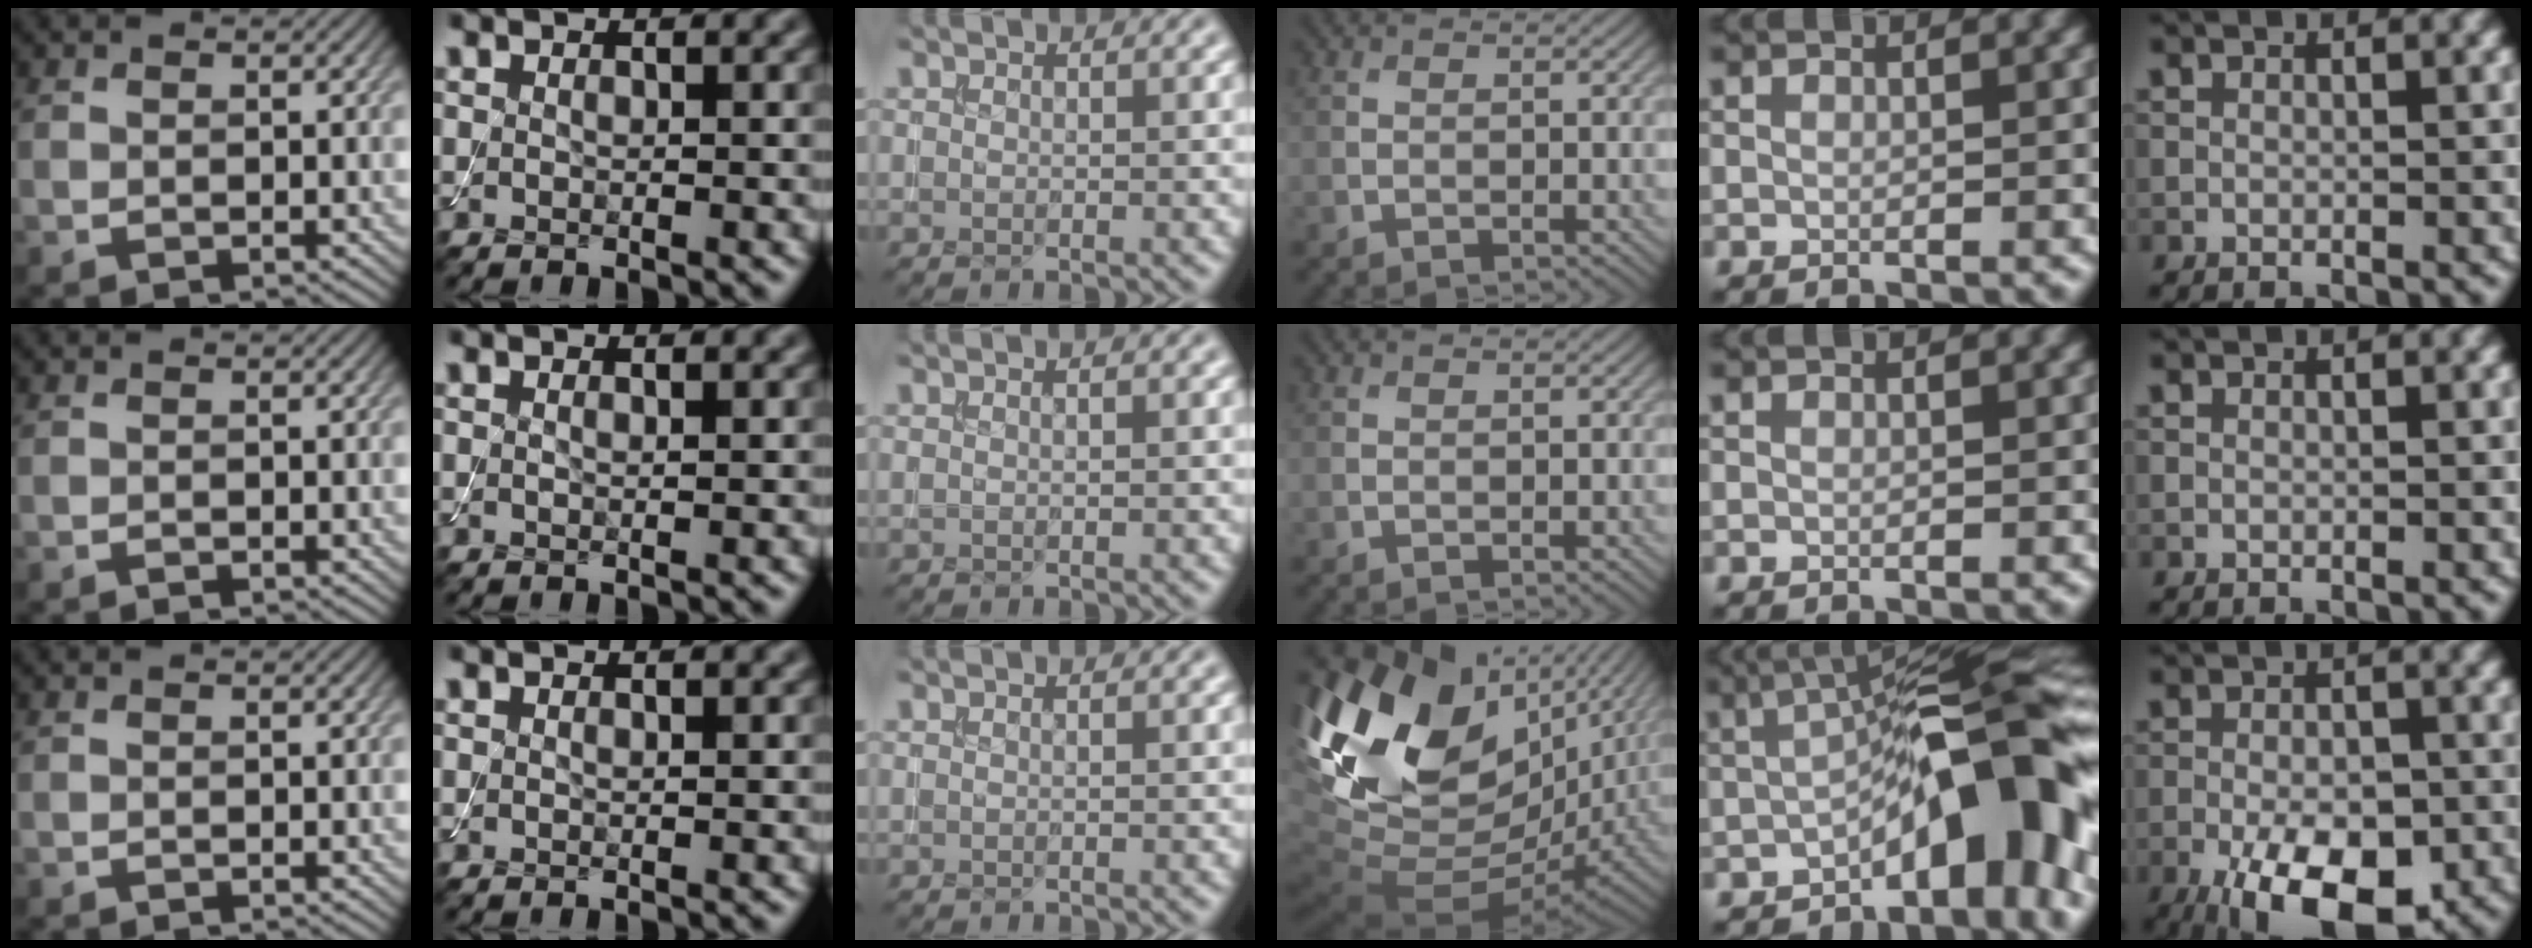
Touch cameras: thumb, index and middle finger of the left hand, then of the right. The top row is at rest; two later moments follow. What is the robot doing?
{"motion": "assemble", "object": "toy tower of hanoi"}